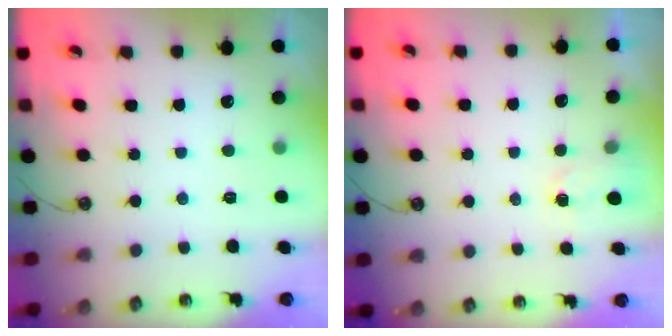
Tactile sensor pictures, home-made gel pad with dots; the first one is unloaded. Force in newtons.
{"total": 1.1, "press": 1.1, "slide": 0.3}